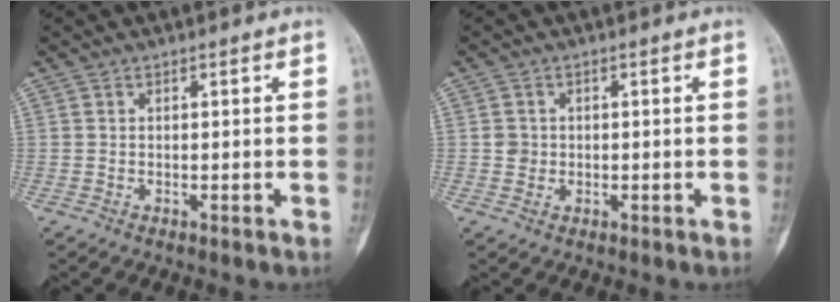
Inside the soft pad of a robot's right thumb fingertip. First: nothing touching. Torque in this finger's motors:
{"motor_torque": [0.69, 0.13, 0.03, -0.11, 0.10]}